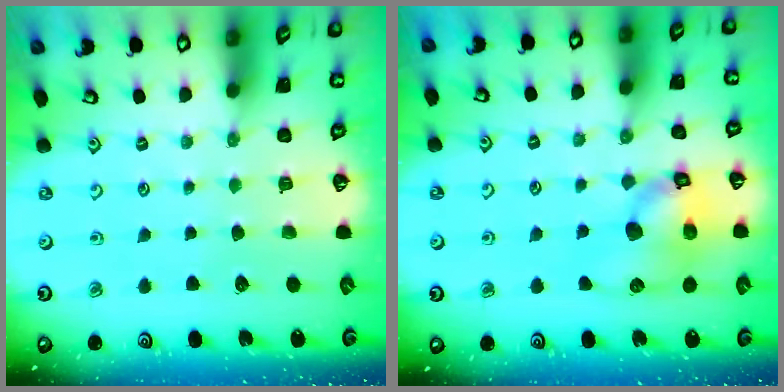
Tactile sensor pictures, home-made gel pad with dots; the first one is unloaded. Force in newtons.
{"total": 13.7, "press": 13.6, "slide": 2.0}